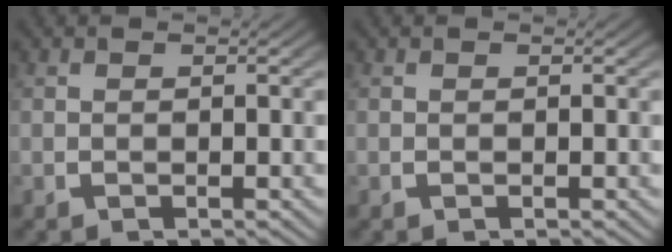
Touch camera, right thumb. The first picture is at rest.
{"total": 0.0}